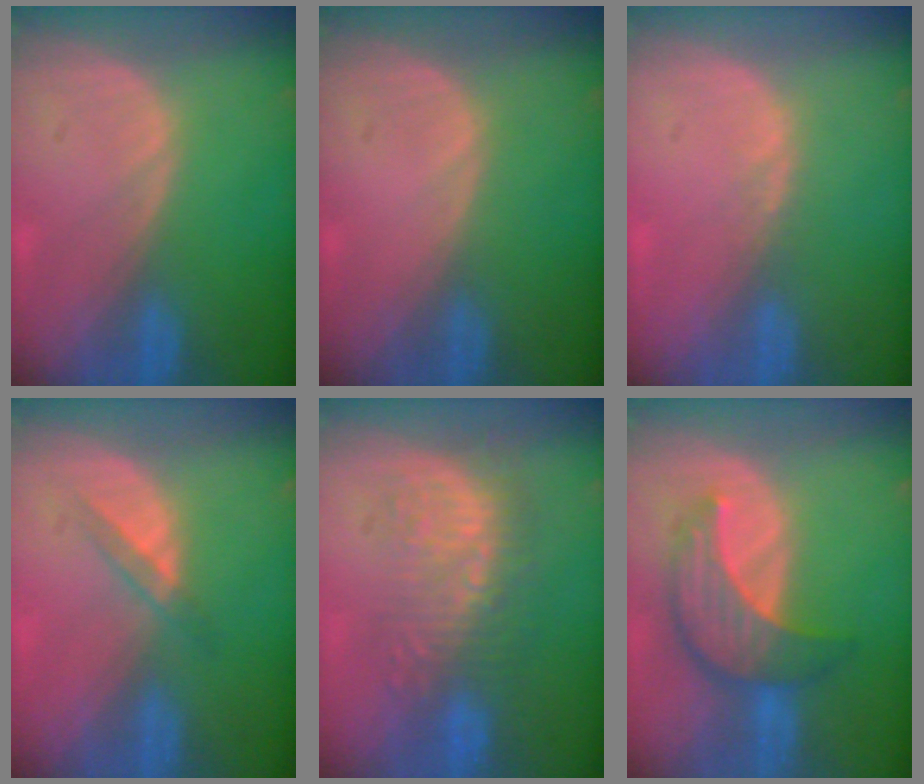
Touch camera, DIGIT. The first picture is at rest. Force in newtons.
{"total": 0.0}
{"total": 0.8, "press": 0.8, "slide": 0.3}
{"total": 2.4, "press": 2.2, "slide": 1.1}
{"total": 8.8, "press": 8.6, "slide": 1.7}
{"total": 7.9, "press": 7.5, "slide": 2.4}